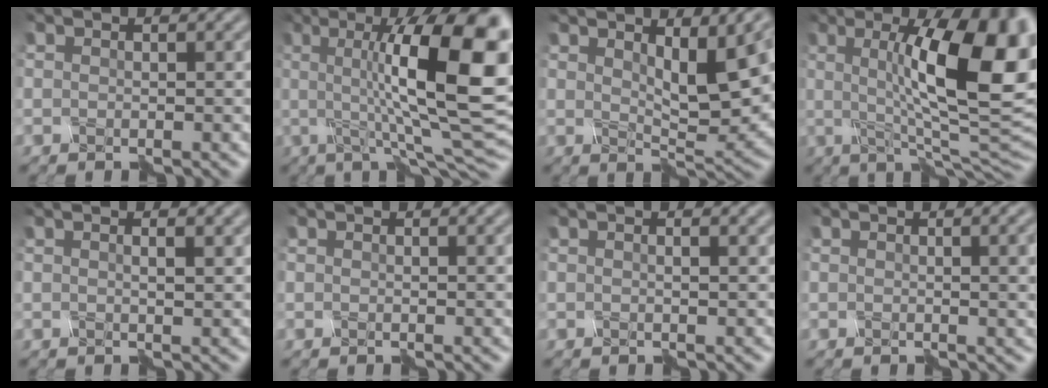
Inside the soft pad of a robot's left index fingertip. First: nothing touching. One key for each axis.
{"total": 14.1, "fx": 1.0, "fy": 3.1, "fz": 13.7, "tx": -0.172, "ty": 0.009, "tz": 0.009}
{"total": 5.5, "fx": 1.3, "fy": 1.1, "fz": 5.2, "tx": -0.083, "ty": -0.007, "tz": 0.023}
{"total": 12.9, "fx": 1.3, "fy": 2.6, "fz": 12.6, "tx": -0.160, "ty": 0.010, "tz": 0.016}
{"total": 1.0, "fx": 0.1, "fy": -0.3, "fz": 1.0, "tx": -0.010, "ty": 0.001, "tz": -0.003}
{"total": 0.6, "fx": 0.2, "fy": -0.3, "fz": 0.5, "tx": -0.004, "ty": 0.001, "tz": 0.004}
{"total": 0.6, "fx": 0.0, "fy": -0.5, "fz": 0.4, "tx": -0.006, "ty": -0.003, "tz": -0.002}
{"total": 3.1, "fx": 0.6, "fy": 0.8, "fz": 3.0, "tx": -0.024, "ty": -0.001, "tz": 0.012}